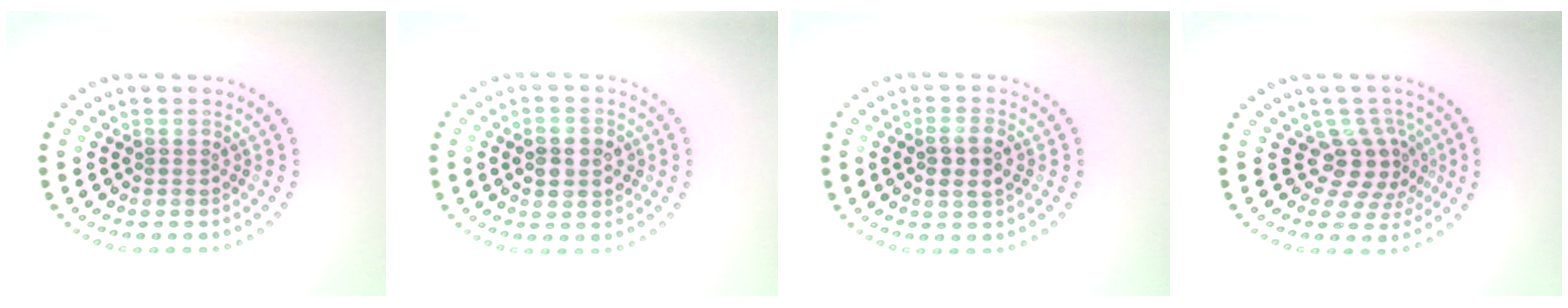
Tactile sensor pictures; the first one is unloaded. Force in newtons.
{"total": 3.4, "press": 3.4, "slide": 0.4}
{"total": 2.3, "press": 2.3, "slide": 0.6}
{"total": 3.8, "press": 2.9, "slide": 2.6}